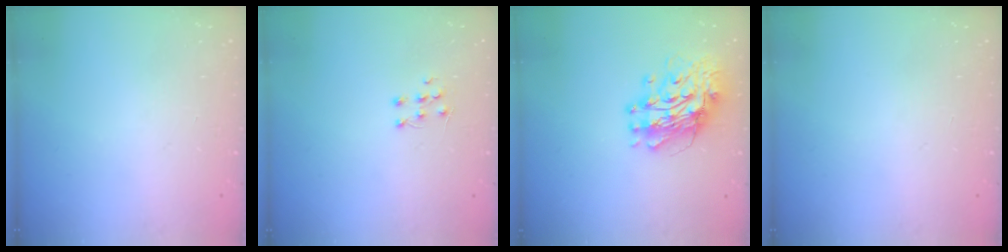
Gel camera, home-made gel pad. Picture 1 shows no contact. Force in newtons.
{"total": 4.9, "press": 4.9, "slide": 0.4}
{"total": 11.7, "press": 11.7, "slide": 1.1}
{"total": 0.0}